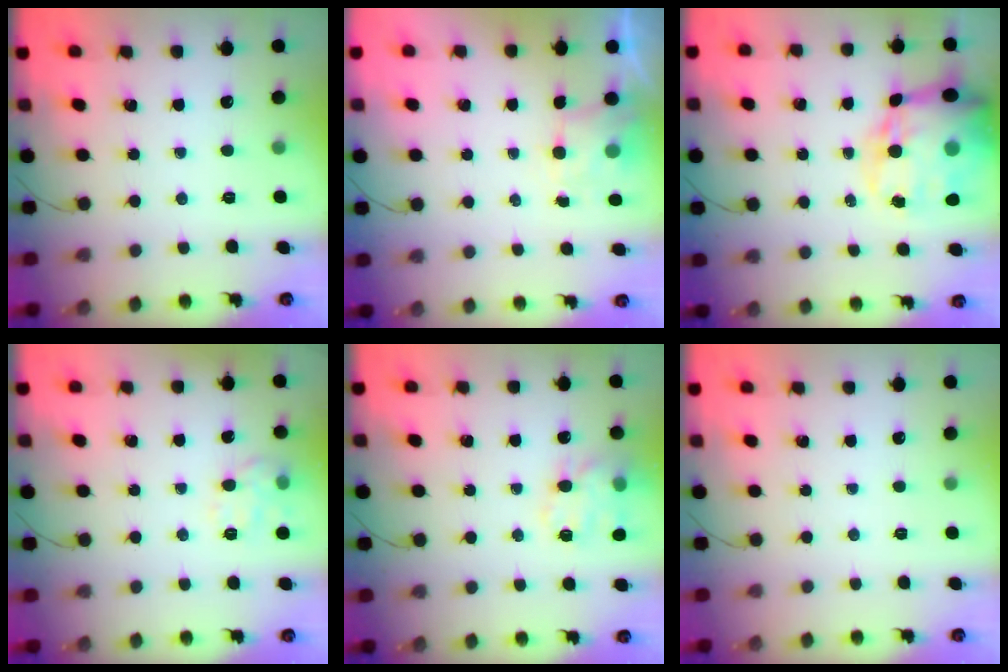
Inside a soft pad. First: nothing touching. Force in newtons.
{"total": 2.0, "press": 1.8, "slide": 1.0}
{"total": 24.5, "press": 23.8, "slide": 5.8}
{"total": 7.0, "press": 7.0, "slide": 0.7}
{"total": 14.6, "press": 14.4, "slide": 2.1}
{"total": 0.0}